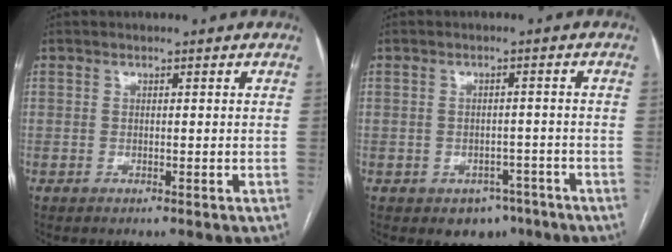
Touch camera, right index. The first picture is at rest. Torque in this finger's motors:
{"motor_torque": [0.16, -0.20, 0.09, -0.01]}